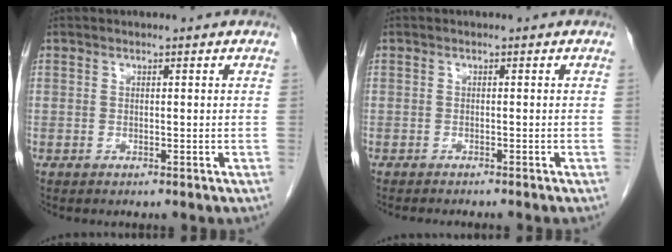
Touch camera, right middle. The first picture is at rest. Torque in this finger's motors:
{"motor_torque": [0.03, -0.03, 0.03, 0.00]}